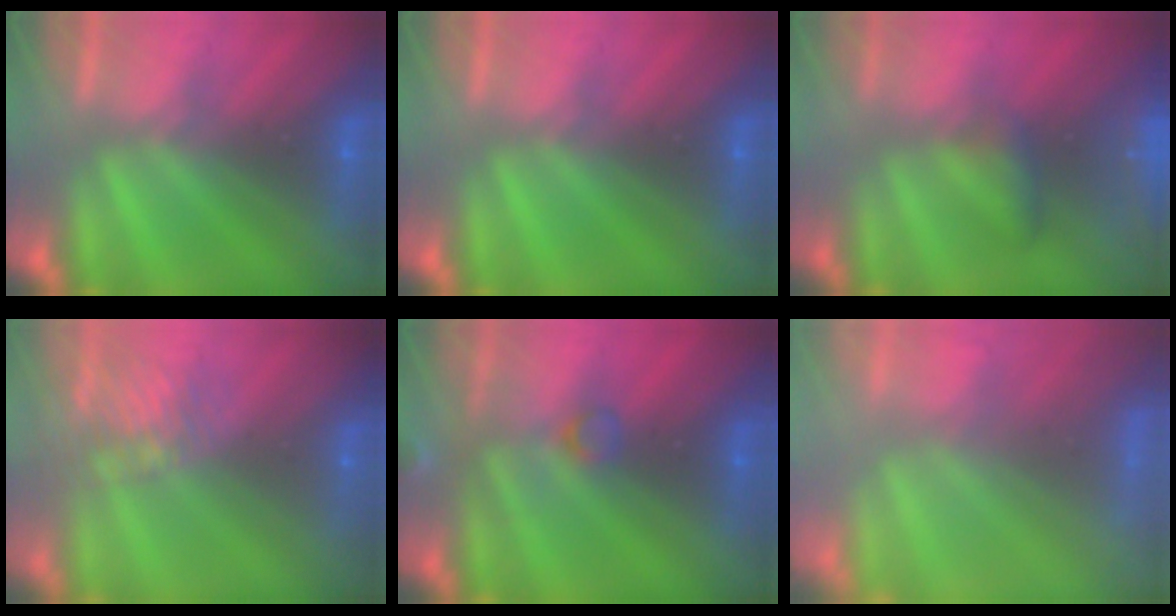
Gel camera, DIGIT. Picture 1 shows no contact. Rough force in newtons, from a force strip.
{"total": 0.0}
{"total": 7.2}
{"total": 6.0}
{"total": 2.9}
{"total": 5.9}